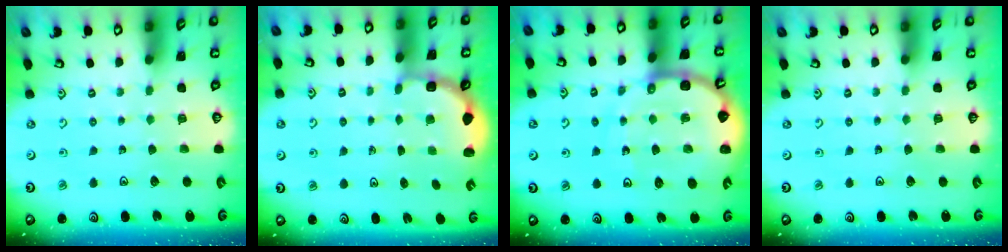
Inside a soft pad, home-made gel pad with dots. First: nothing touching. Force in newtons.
{"total": 2.7, "press": 2.3, "slide": 1.5}
{"total": 11.7, "press": 11.6, "slide": 1.4}
{"total": 0.0}